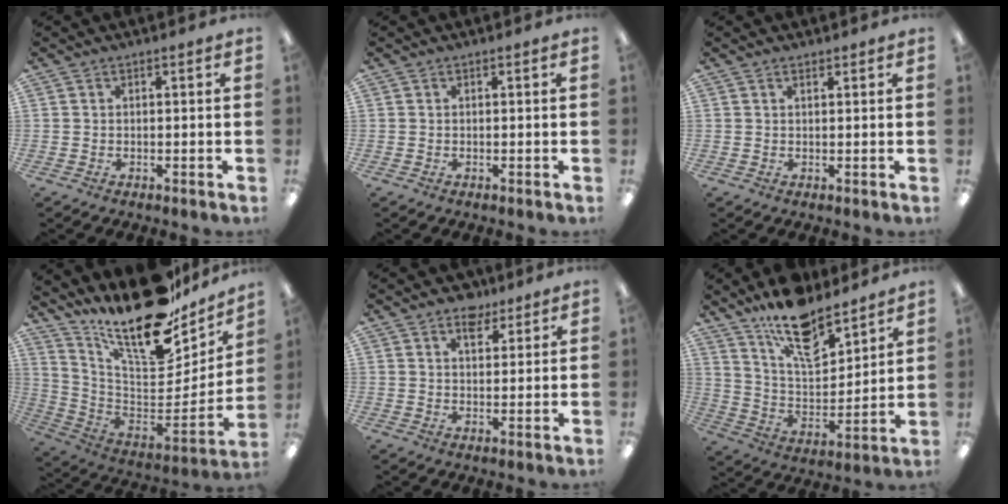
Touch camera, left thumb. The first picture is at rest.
{"total": 0.0}
{"total": 0.9, "force": [0.8, 0.3, 0.4], "torque": [-0.009, 0.001, 0.014]}
{"total": 20.4, "force": [15.5, 7.2, 11.2], "torque": [-0.162, -0.129, 0.259]}
{"total": 5.5, "force": [4.0, 3.0, 2.3], "torque": [-0.017, -0.018, 0.065]}
{"total": 16.2, "force": [12.6, 6.3, 8.1], "torque": [-0.139, -0.077, 0.221]}